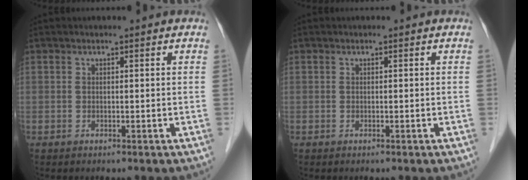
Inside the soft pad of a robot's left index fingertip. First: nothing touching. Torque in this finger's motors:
{"motor_torque": [-0.05, 0.05, 0.00, 0.00]}